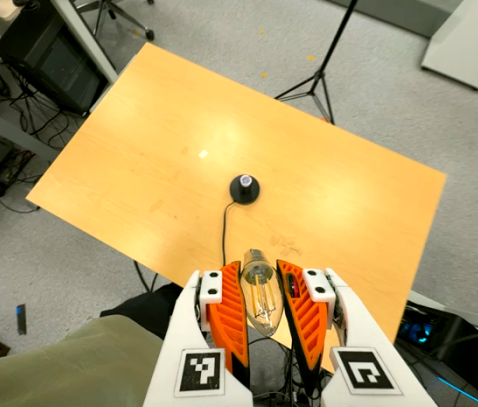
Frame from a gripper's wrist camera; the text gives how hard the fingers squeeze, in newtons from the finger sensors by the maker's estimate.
{"total": 20.6, "left": 21.8, "right": 19.3}